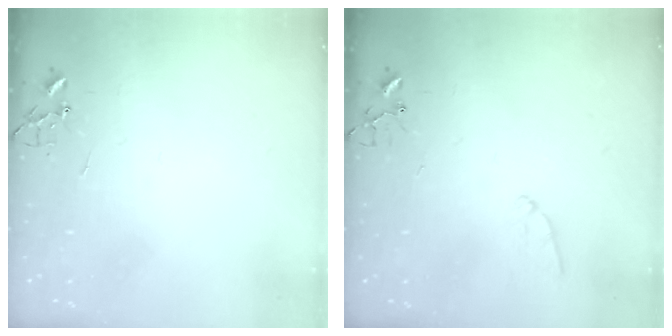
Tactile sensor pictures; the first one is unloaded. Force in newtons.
{"total": 5.7, "press": 5.7, "slide": 0.6}